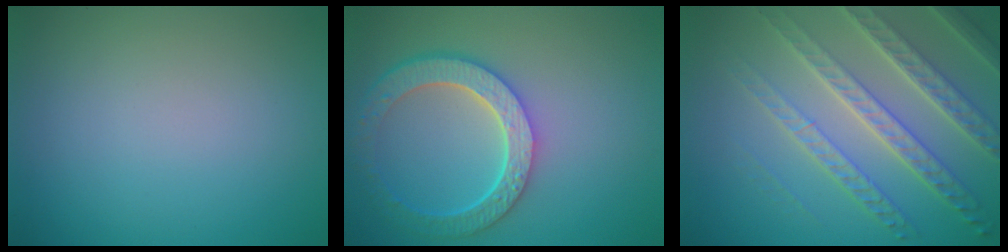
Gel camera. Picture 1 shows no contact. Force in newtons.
{"total": 6.4, "press": 5.0, "slide": 4.0}
{"total": 7.7, "press": 5.3, "slide": 5.6}